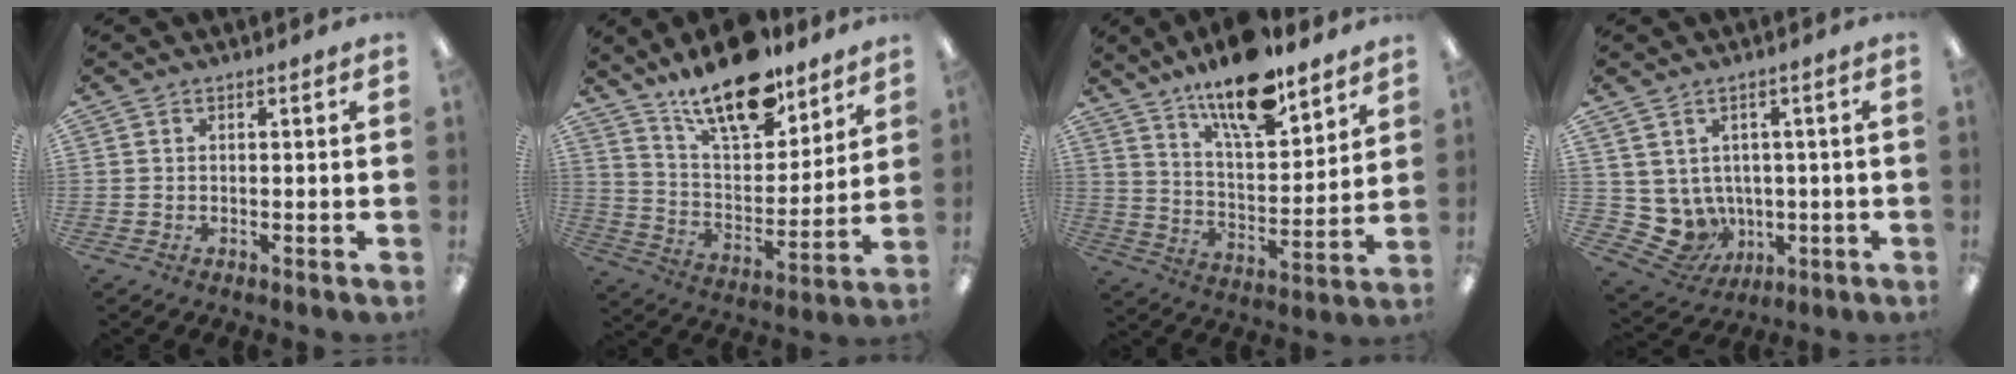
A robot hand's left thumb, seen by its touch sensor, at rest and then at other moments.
{"total": 18.5, "force": [14.5, 6.9, 9.2], "torque": [-0.166, -0.087, 0.253]}
{"total": 15.8, "force": [12.5, 4.8, 8.3], "torque": [-0.140, -0.077, 0.214]}
{"total": 6.6, "force": [0.5, 6.4, 1.4], "torque": [-0.068, -0.020, 0.019]}